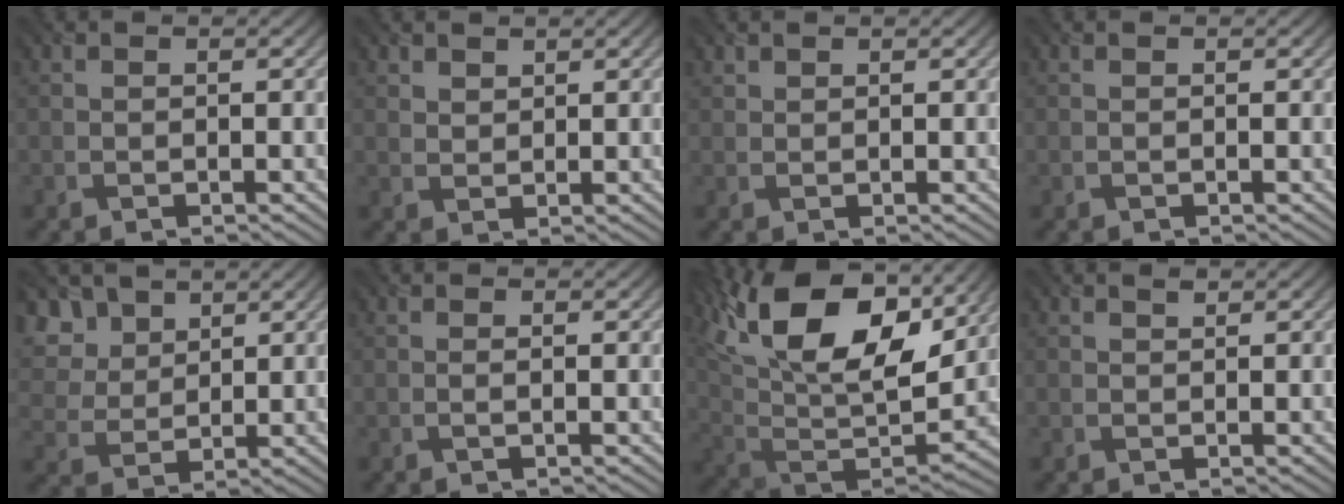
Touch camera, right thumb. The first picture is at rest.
{"total": 1.7, "force": [1.4, 0.9, 0.5], "torque": [-0.012, -0.001, 0.032]}
{"total": 0.9, "force": [0.8, 0.4, 0.0], "torque": [0.000, 0.000, 0.021]}
{"total": 0.0}
{"total": 7.2, "force": [4.4, 4.7, 3.3], "torque": [-0.121, 0.009, 0.088]}
{"total": 0.7, "force": [-0.1, 0.0, 0.7], "torque": [-0.014, 0.000, -0.003]}
{"total": 19.3, "force": [10.3, 9.3, 13.4], "torque": [-0.269, 0.041, 0.157]}
{"total": 0.5, "force": [0.4, 0.2, 0.3], "torque": [-0.005, -0.002, 0.008]}